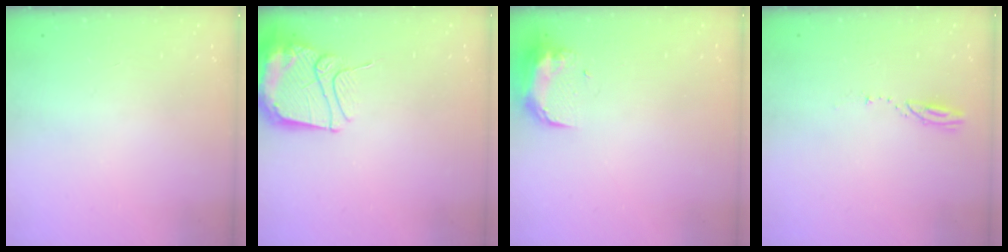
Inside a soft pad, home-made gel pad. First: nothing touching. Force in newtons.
{"total": 13.3, "press": 13.2, "slide": 1.4}
{"total": 9.2, "press": 9.2, "slide": 0.6}
{"total": 3.2, "press": 3.2, "slide": 0.4}